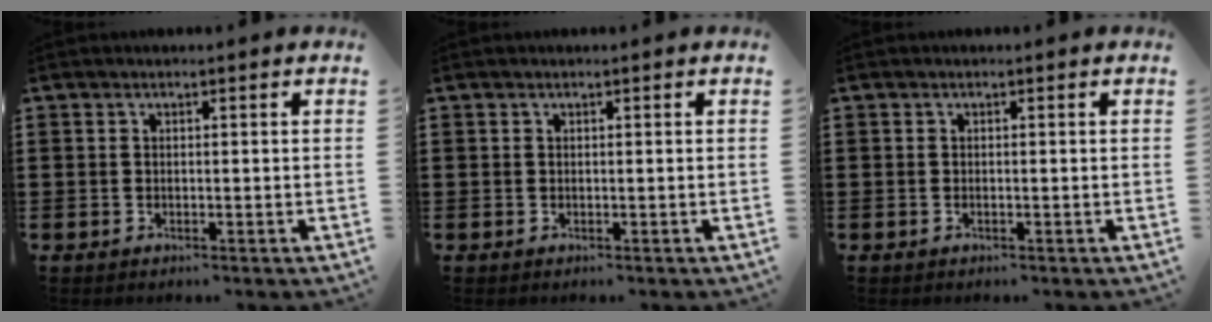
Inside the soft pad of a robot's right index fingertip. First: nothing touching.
{"total": 0.0}
{"total": 0.0}